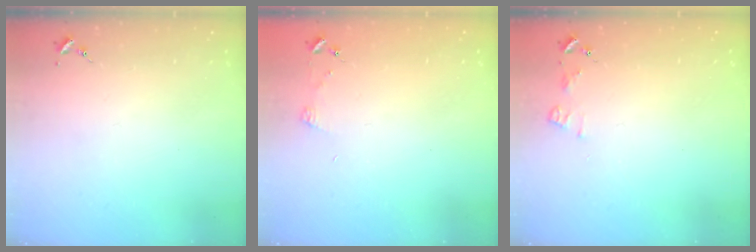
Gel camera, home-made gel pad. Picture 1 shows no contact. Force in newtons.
{"total": 3.9, "press": 3.9, "slide": 0.4}
{"total": 5.2, "press": 5.2, "slide": 0.7}